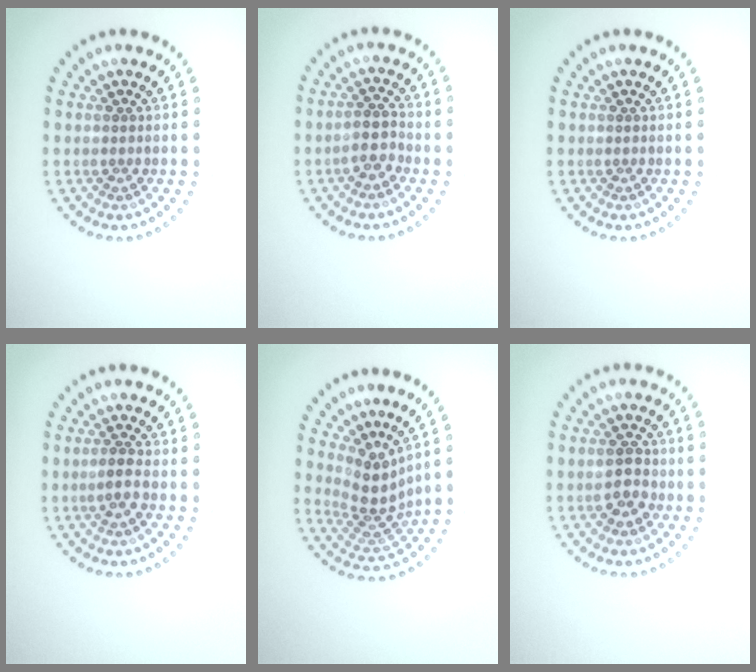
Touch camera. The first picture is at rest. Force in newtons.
{"total": 2.3, "press": 2.1, "slide": 1.0}
{"total": 0.0}
{"total": 1.8, "press": 1.6, "slide": 0.7}
{"total": 3.6, "press": 2.6, "slide": 2.4}
{"total": 2.6, "press": 2.6, "slide": 0.3}